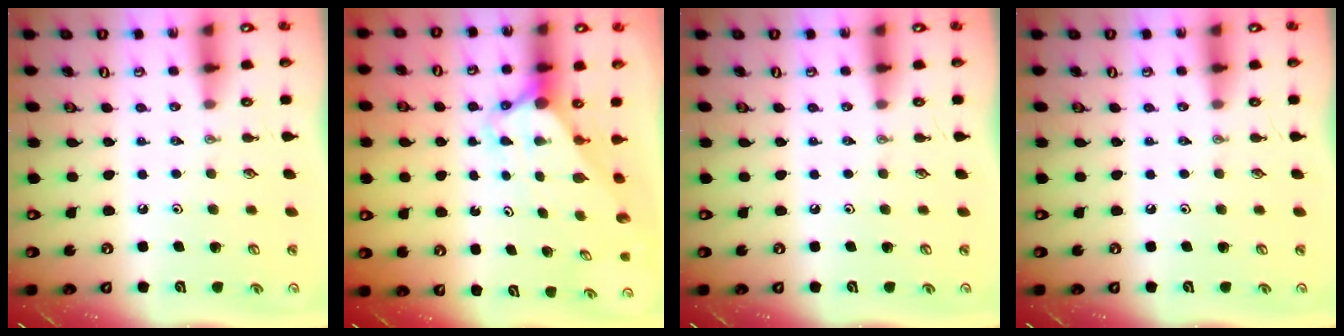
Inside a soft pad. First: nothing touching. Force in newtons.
{"total": 2.9, "press": 2.9, "slide": 0.2}
{"total": 0.0}
{"total": 0.0}